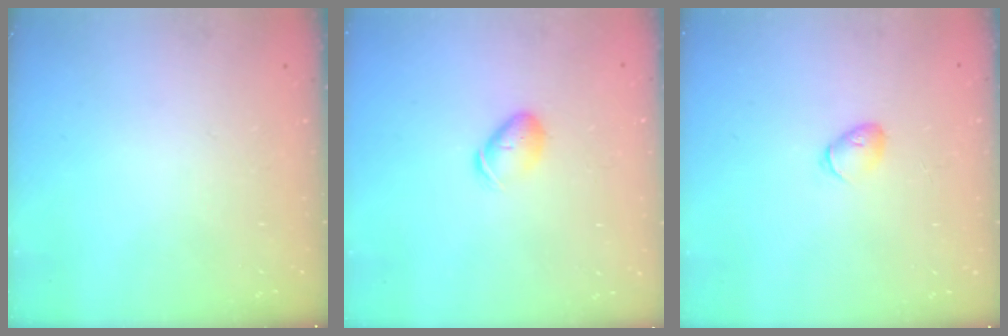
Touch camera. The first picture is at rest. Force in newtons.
{"total": 5.9, "press": 5.9, "slide": 0.8}
{"total": 5.0, "press": 4.9, "slide": 1.2}